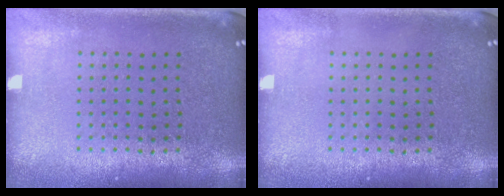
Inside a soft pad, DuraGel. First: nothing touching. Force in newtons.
{"total": 0.0}